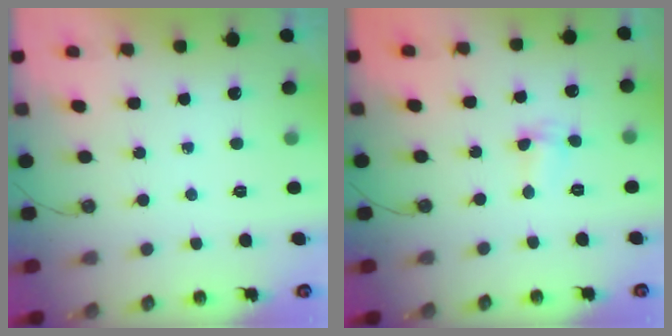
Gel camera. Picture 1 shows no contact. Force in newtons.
{"total": 1.7, "press": 1.6, "slide": 0.6}